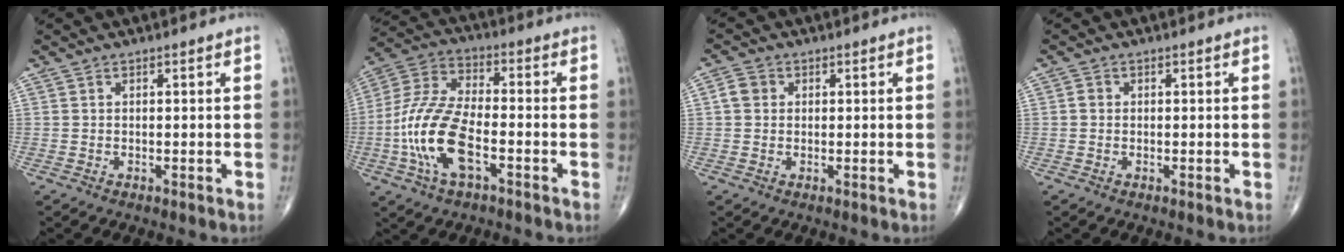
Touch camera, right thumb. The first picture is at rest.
{"total": 14.9, "force": [-4.6, 6.6, 12.5], "torque": [-0.270, 0.027, -0.090]}
{"total": 2.9, "force": [0.4, 2.5, 1.3], "torque": [-0.019, 0.007, 0.004]}
{"total": 1.0, "force": [0.0, 0.9, 0.4], "torque": [-0.005, 0.002, -0.002]}